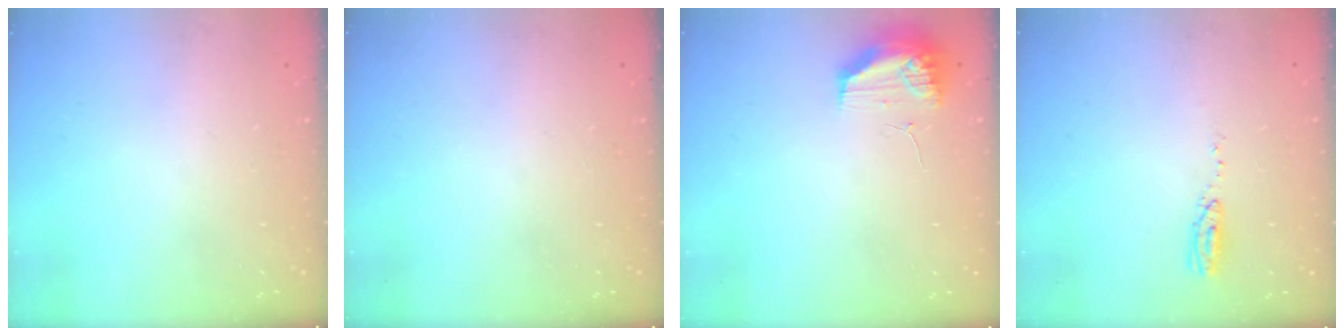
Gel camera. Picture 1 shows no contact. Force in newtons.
{"total": 0.0}
{"total": 9.7, "press": 9.7, "slide": 0.9}
{"total": 14.7, "press": 6.3, "slide": 13.3}